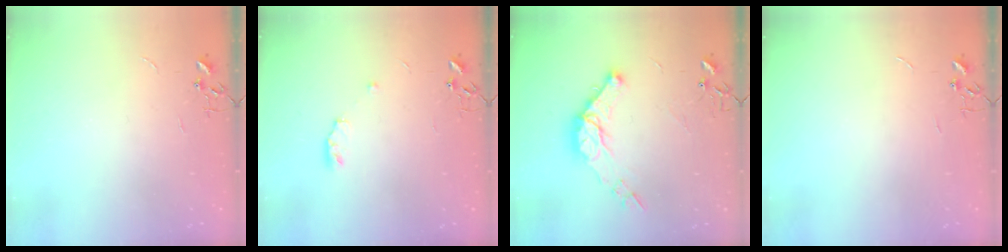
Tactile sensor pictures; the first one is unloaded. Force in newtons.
{"total": 4.6, "press": 4.6, "slide": 0.7}
{"total": 13.5, "press": 13.5, "slide": 1.2}
{"total": 0.0}